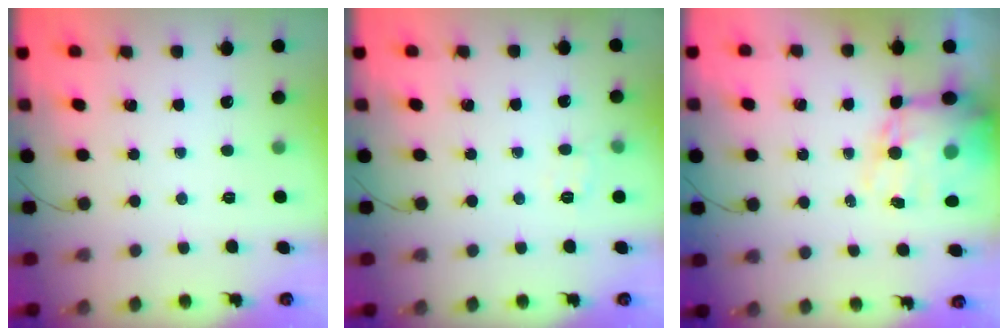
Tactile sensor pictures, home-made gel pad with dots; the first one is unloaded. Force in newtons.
{"total": 5.3, "press": 5.2, "slide": 1.1}
{"total": 15.3, "press": 14.9, "slide": 3.6}